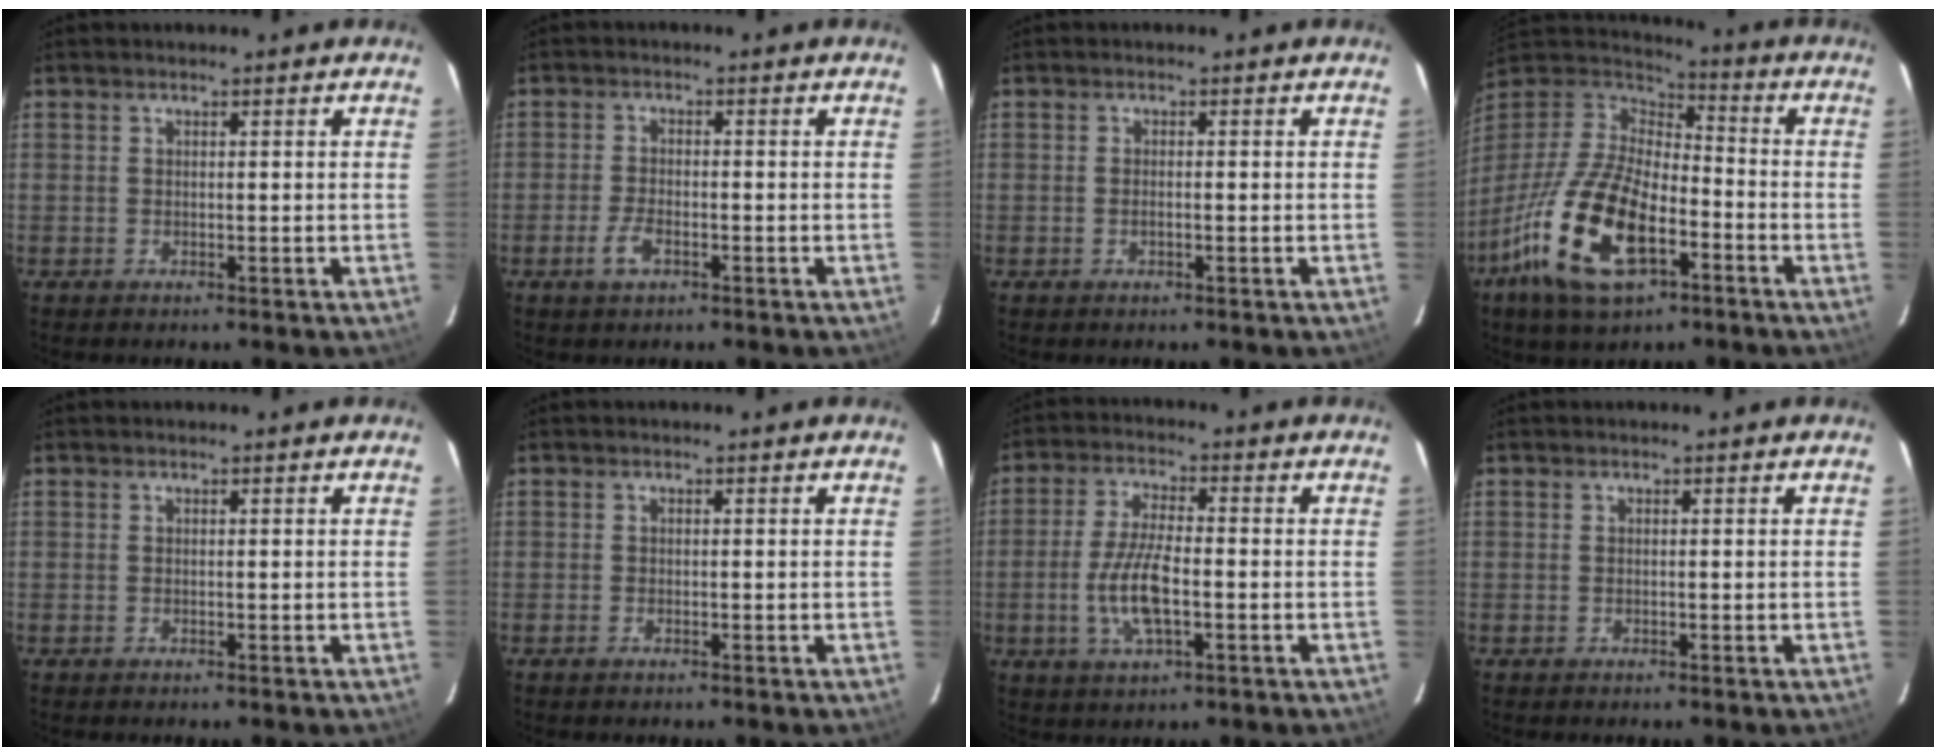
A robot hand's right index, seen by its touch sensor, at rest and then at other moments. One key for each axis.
{"total": 3.6, "fx": -1.8, "fy": 1.5, "fz": 2.7, "tx": -0.064, "ty": -0.001, "tz": -0.034}
{"total": 0.9, "fx": -0.4, "fy": 0.3, "fz": 0.7, "tx": -0.015, "ty": -0.001, "tz": -0.006}
{"total": 21.9, "fx": -10.2, "fy": 10.0, "fz": 16.6, "tx": -0.353, "ty": -0.037, "tz": -0.188}
{"total": 0.0}
{"total": 0.6, "fx": -0.4, "fy": 0.3, "fz": 0.3, "tx": -0.006, "ty": -0.001, "tz": -0.009}
{"total": 9.5, "fx": -2.3, "fy": 3.0, "fz": 8.7, "tx": -0.179, "ty": -0.003, "tz": -0.045}
{"total": 0.0}